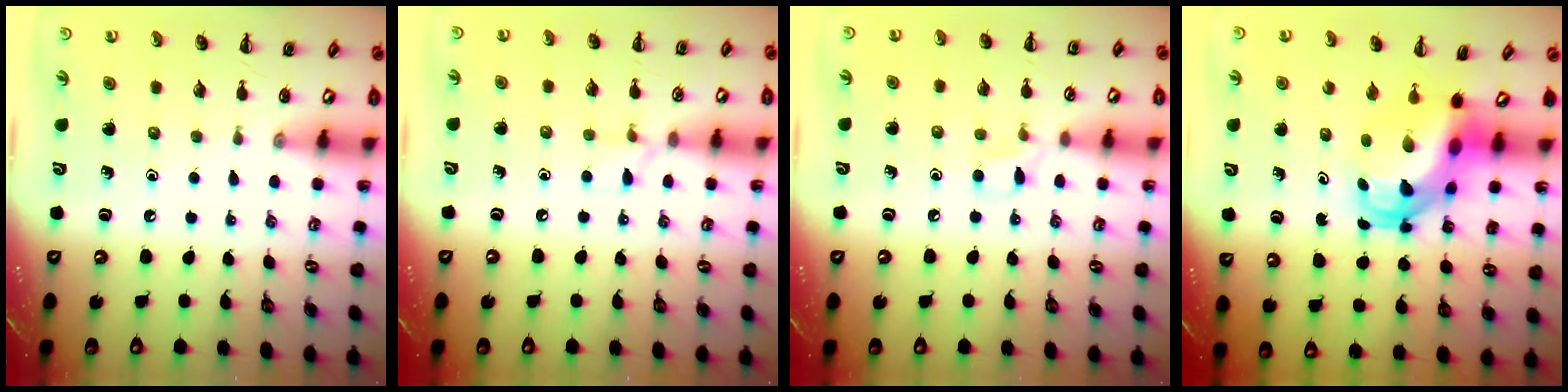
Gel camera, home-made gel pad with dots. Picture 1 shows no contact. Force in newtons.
{"total": 4.8, "press": 4.6, "slide": 1.5}
{"total": 4.4, "press": 4.1, "slide": 1.4}
{"total": 6.8, "press": 6.6, "slide": 1.4}